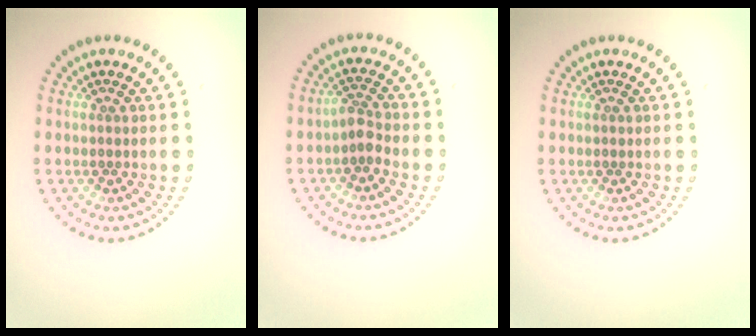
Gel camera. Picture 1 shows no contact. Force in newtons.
{"total": 1.7, "press": 1.4, "slide": 1.0}
{"total": 0.0}